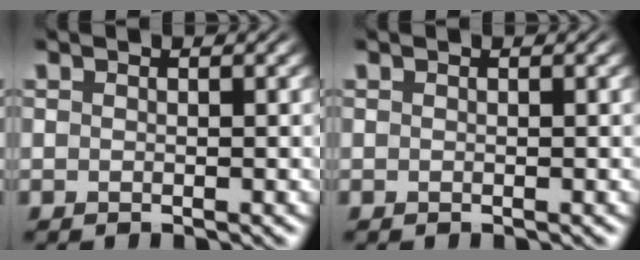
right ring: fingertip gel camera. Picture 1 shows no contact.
{"total": 0.0}